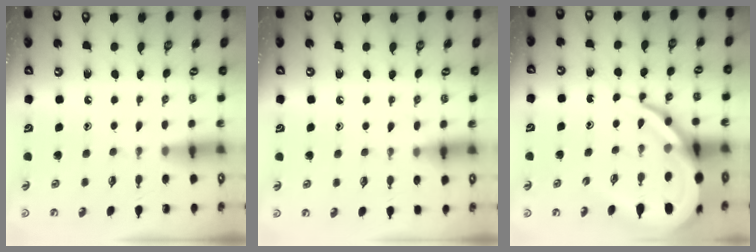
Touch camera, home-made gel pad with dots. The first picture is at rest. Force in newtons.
{"total": 5.1, "press": 5.1, "slide": 0.7}
{"total": 15.6, "press": 15.5, "slide": 1.7}